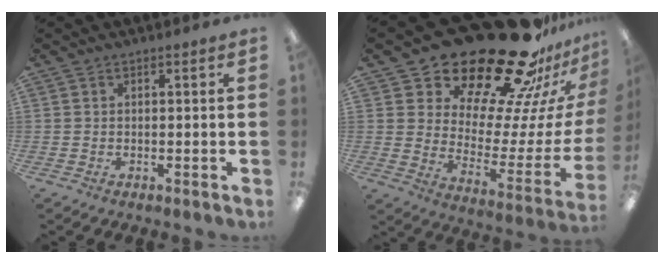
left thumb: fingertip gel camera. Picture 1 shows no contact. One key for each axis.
{"total": 29.2, "fx": 23.5, "fy": 10.9, "fz": 13.5, "tx": -0.187, "ty": -0.183, "tz": 0.414}